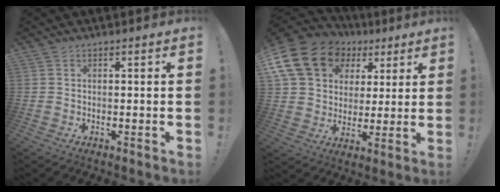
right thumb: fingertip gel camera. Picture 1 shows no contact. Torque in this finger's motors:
{"motor_torque": [1.91, 1.92, 0.89, 0.21, 0.31]}